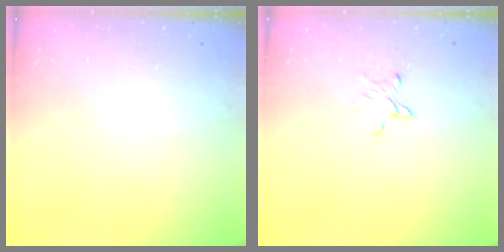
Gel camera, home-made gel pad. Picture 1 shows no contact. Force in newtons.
{"total": 4.9, "press": 4.9, "slide": 0.5}